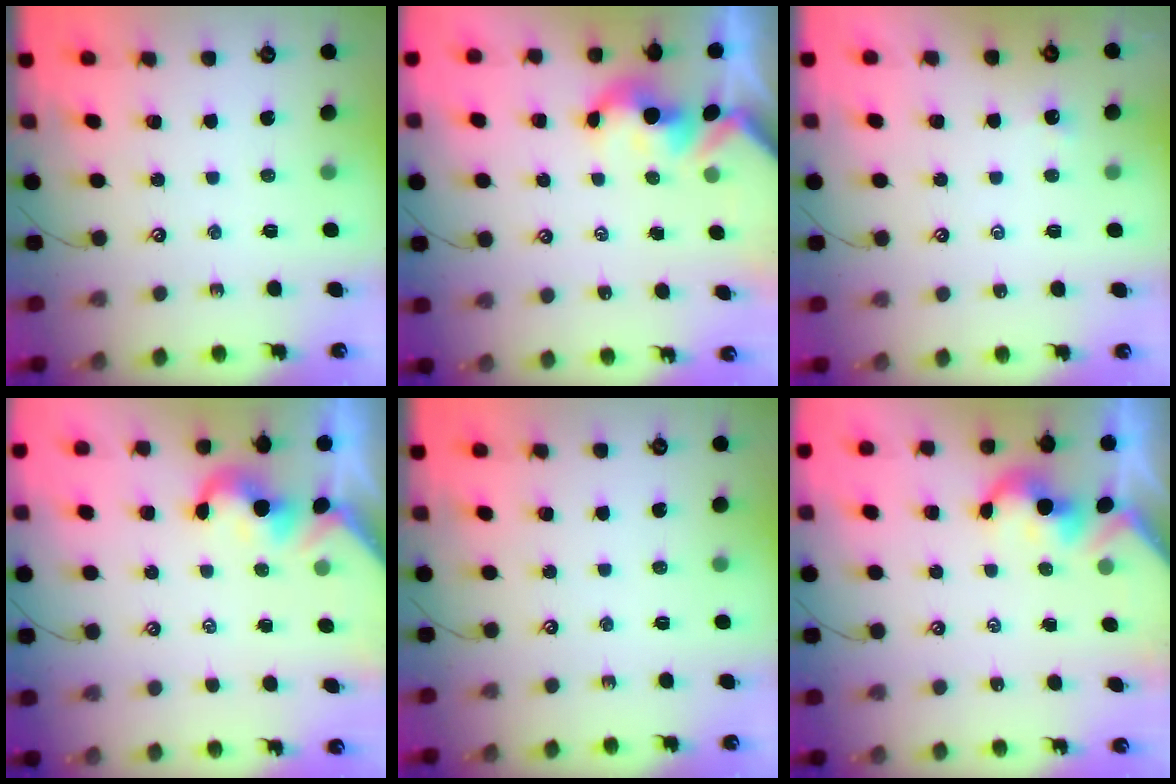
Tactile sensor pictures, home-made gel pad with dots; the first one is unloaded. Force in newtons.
{"total": 2.5, "press": 2.5, "slide": 0.2}
{"total": 0.7, "press": 0.5, "slide": 0.6}
{"total": 0.6, "press": 0.5, "slide": 0.3}
{"total": 0.0}
{"total": 2.1, "press": 2.1, "slide": 0.3}